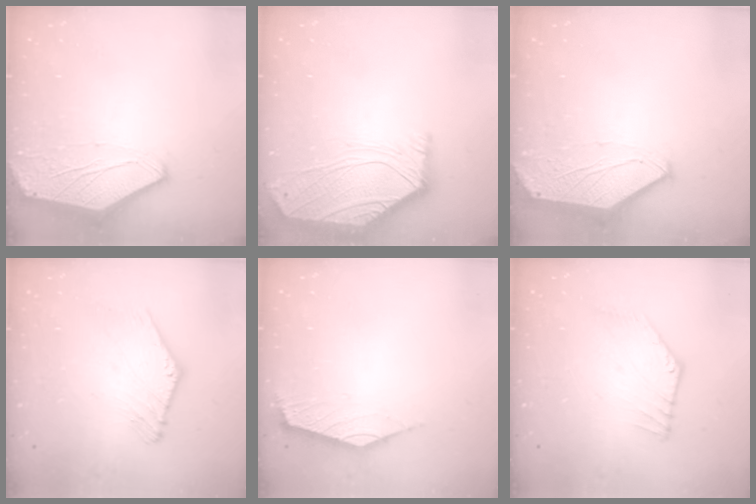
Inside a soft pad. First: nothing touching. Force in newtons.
{"total": 0.5, "press": 0.4, "slide": 0.3}
{"total": 0.0}
{"total": 1.0, "press": 0.9, "slide": 0.2}
{"total": 2.4, "press": 2.4, "slide": 0.6}
{"total": 2.7, "press": 2.7, "slide": 0.0}